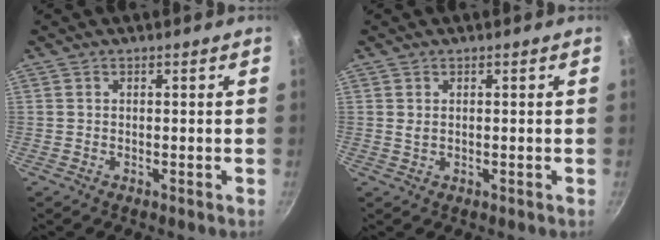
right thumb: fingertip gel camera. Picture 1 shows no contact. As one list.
[{"total": 0.8, "force": [0.3, 0.4, 0.6], "torque": [-0.013, 0.000, 0.007]}]